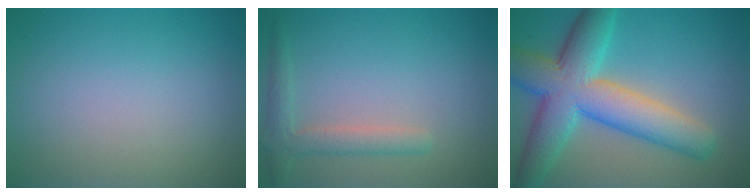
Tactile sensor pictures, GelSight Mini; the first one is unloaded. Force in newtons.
{"total": 2.6, "press": 2.5, "slide": 0.2}
{"total": 10.0, "press": 10.0, "slide": 0.7}